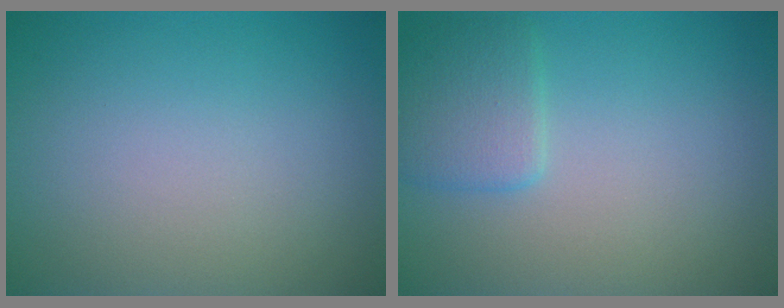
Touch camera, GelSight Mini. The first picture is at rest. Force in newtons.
{"total": 2.6, "press": 2.6, "slide": 0.1}